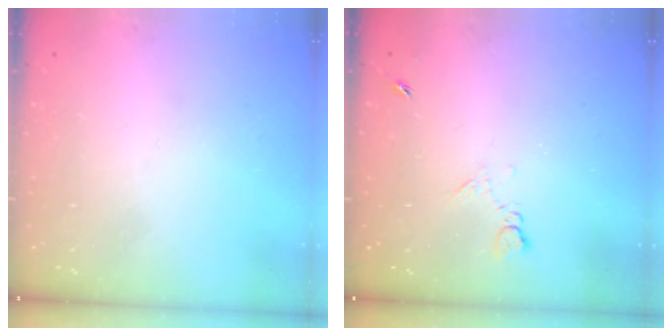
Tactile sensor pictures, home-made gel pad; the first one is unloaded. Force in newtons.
{"total": 4.2, "press": 4.2, "slide": 0.7}